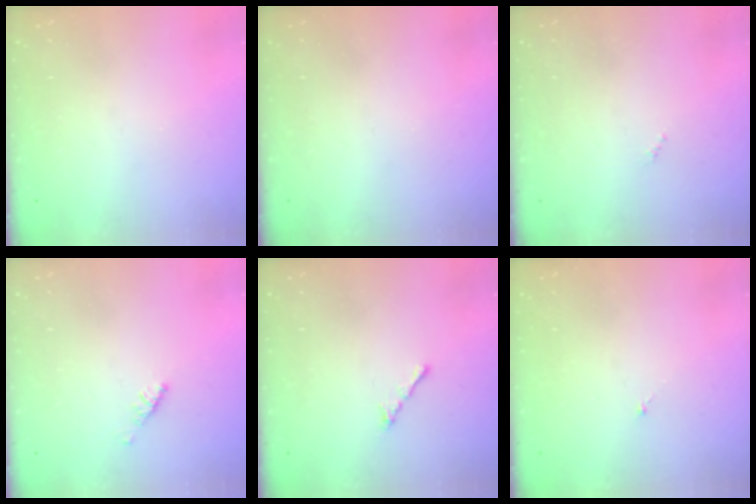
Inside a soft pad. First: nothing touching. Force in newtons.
{"total": 0.0}
{"total": 0.0}
{"total": 2.9, "press": 2.8, "slide": 0.6}
{"total": 0.0}
{"total": 0.0}